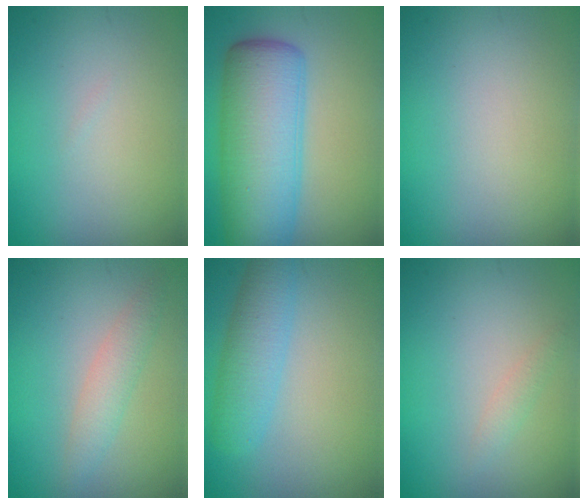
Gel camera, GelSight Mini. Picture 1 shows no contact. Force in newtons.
{"total": 9.7, "press": 9.7, "slide": 0.2}
{"total": 0.0}
{"total": 2.1, "press": 2.1, "slide": 0.1}
{"total": 3.8, "press": 3.8, "slide": 0.2}
{"total": 1.0, "press": 0.9, "slide": 0.1}